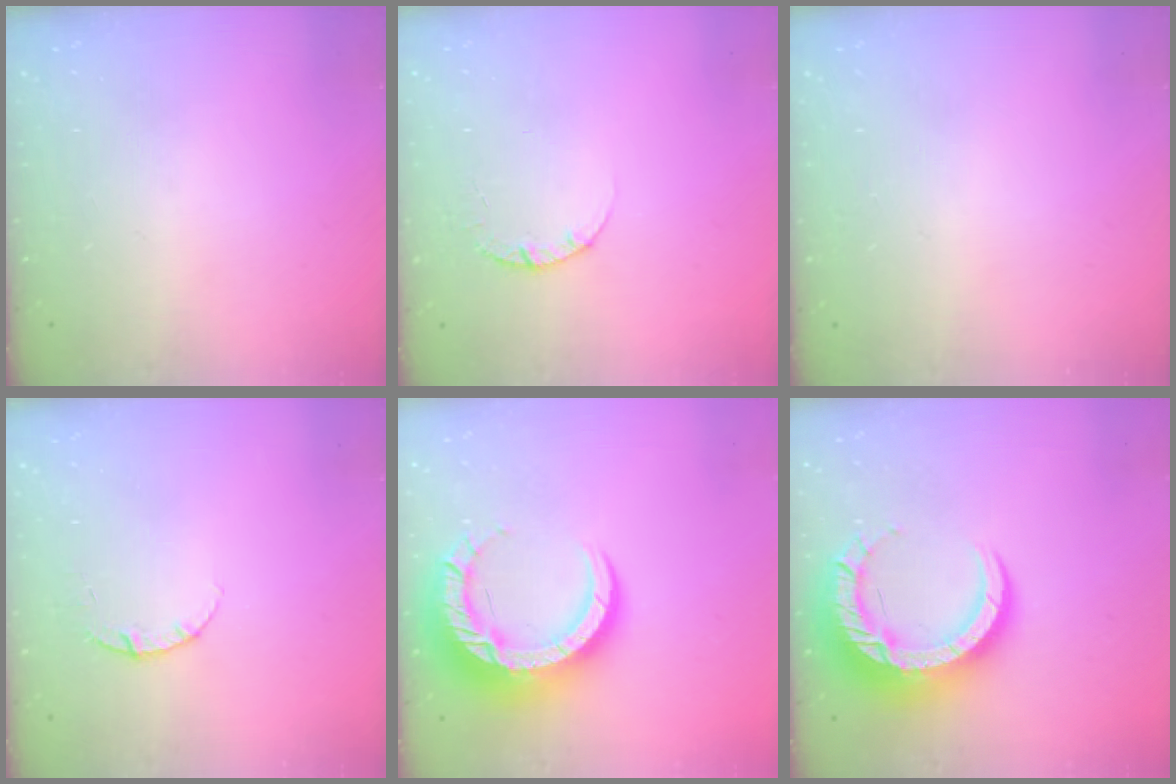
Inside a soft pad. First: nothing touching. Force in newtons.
{"total": 2.4, "press": 2.4, "slide": 0.3}
{"total": 2.5, "press": 2.5, "slide": 0.2}
{"total": 3.8, "press": 3.8, "slide": 0.3}
{"total": 15.7, "press": 15.6, "slide": 1.4}
{"total": 15.7, "press": 15.6, "slide": 1.4}